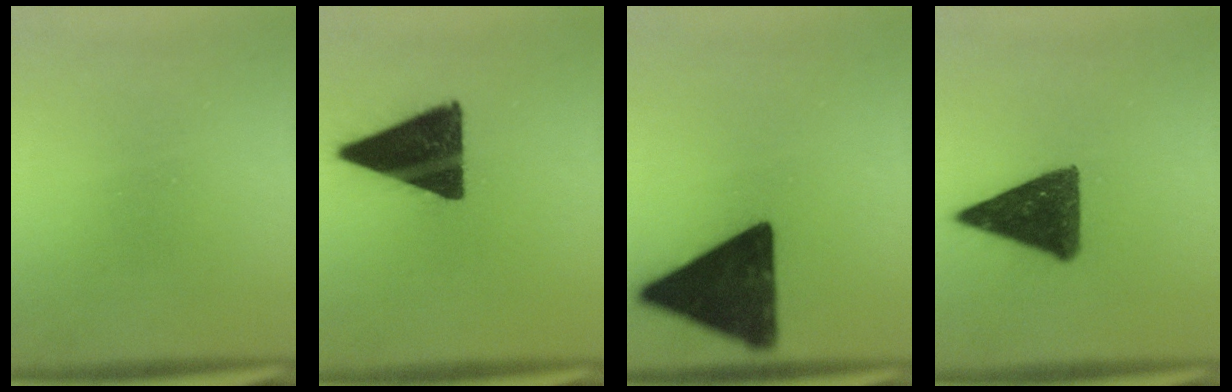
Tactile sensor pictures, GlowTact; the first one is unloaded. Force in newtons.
{"total": 16.1}
{"total": 16.5}
{"total": 11.5}